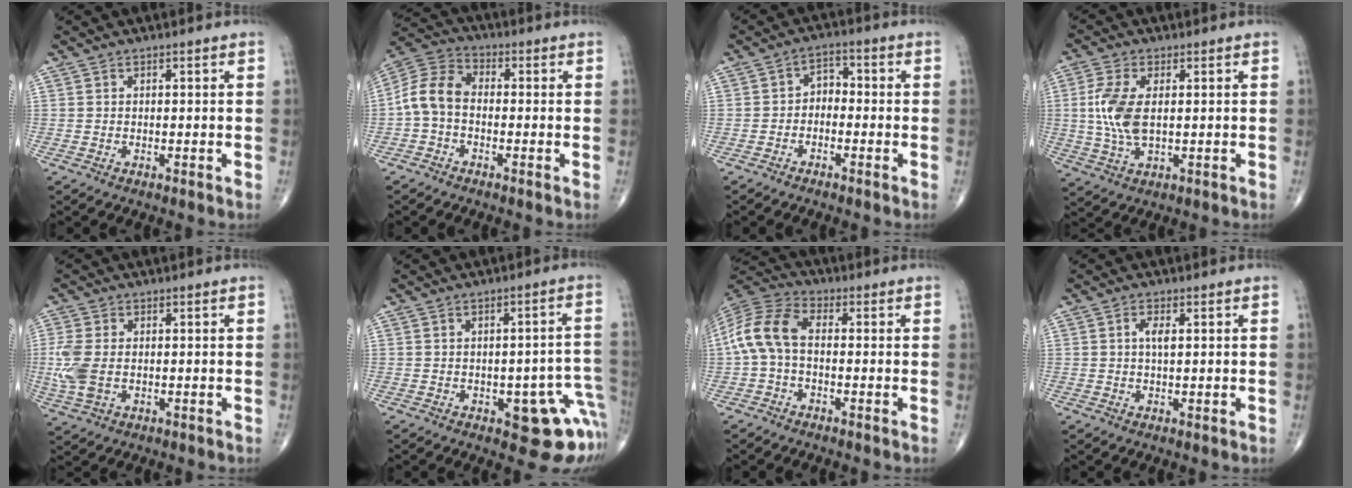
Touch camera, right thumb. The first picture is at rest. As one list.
[{"total": 8.1, "force": [-1.4, 5.5, 5.8], "torque": [-0.110, 0.028, -0.043]}, {"total": 3.5, "force": [-1.3, 2.5, 2.0], "torque": [-0.013, 0.025, -0.037]}, {"total": 8.6, "force": [0.7, 4.3, 7.4], "torque": [-0.177, -0.008, 0.017]}, {"total": 6.8, "force": [-0.4, 4.3, 5.3], "torque": [-0.142, -0.002, -0.006]}, {"total": 12.2, "force": [-4.1, 5.4, 10.1], "torque": [-0.075, 0.023, -0.039]}, {"total": 9.9, "force": [-0.7, 5.7, 8.1], "torque": [-0.174, 0.029, -0.025]}, {"total": 2.7, "force": [0.6, 0.9, 2.4], "torque": [-0.047, -0.002, 0.010]}]